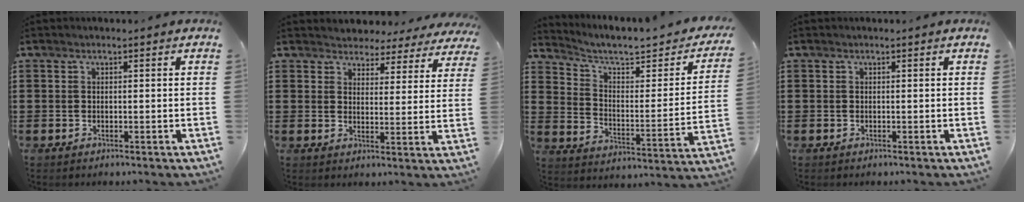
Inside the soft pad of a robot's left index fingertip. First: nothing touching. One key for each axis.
{"total": 4.0, "fx": 3.9, "fy": 0.9, "fz": -0.1, "tx": -0.022, "ty": -0.020, "tz": 0.068}
{"total": 5.2, "fx": 4.1, "fy": 1.4, "fz": 2.8, "tx": -0.078, "ty": -0.029, "tz": 0.064}
{"total": 0.0}